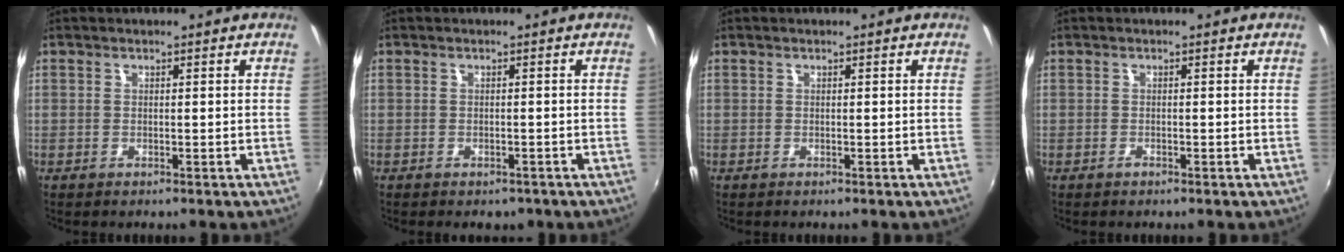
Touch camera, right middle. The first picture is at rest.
{"total": 2.6, "force": [-1.8, 1.6, 1.0], "torque": [-0.020, -0.010, -0.022]}
{"total": 0.0}
{"total": 0.6, "force": [-0.5, 0.3, 0.1], "torque": [-0.002, -0.002, -0.012]}